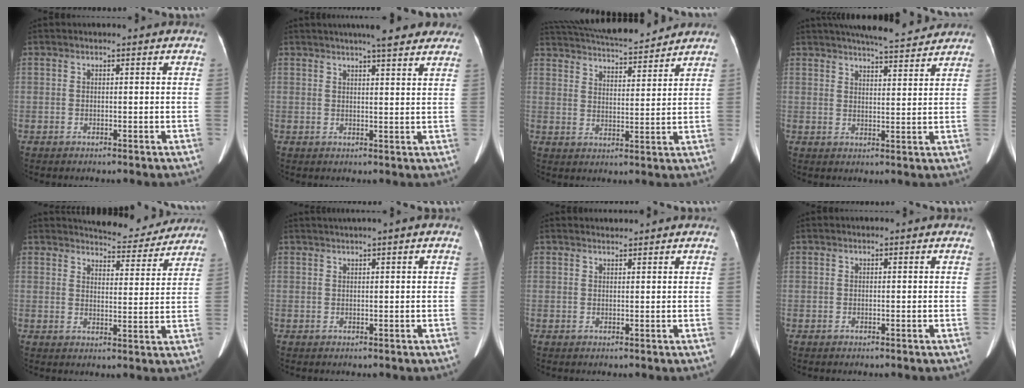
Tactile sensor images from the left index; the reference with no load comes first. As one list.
[{"total": 9.8, "force": [8.3, 1.6, 5.1], "torque": [-0.058, 0.020, 0.095]}, {"total": 16.4, "force": [15.0, 2.5, 6.1], "torque": [-0.111, 0.027, 0.231]}, {"total": 11.0, "force": [10.1, 1.2, 4.3], "torque": [-0.065, 0.011, 0.136]}, {"total": 9.9, "force": [9.5, 2.1, 1.4], "torque": [-0.012, -0.008, 0.117]}, {"total": 1.6, "force": [1.2, -0.3, 1.0], "torque": [-0.019, 0.021, 0.027]}, {"total": 1.3, "force": [1.3, -0.1, -0.1], "torque": [-0.005, 0.011, 0.028]}, {"total": 0.0}]